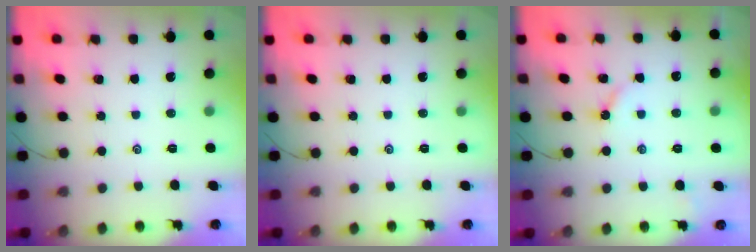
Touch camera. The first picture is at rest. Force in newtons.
{"total": 0.0}
{"total": 2.8, "press": 2.8, "slide": 0.2}